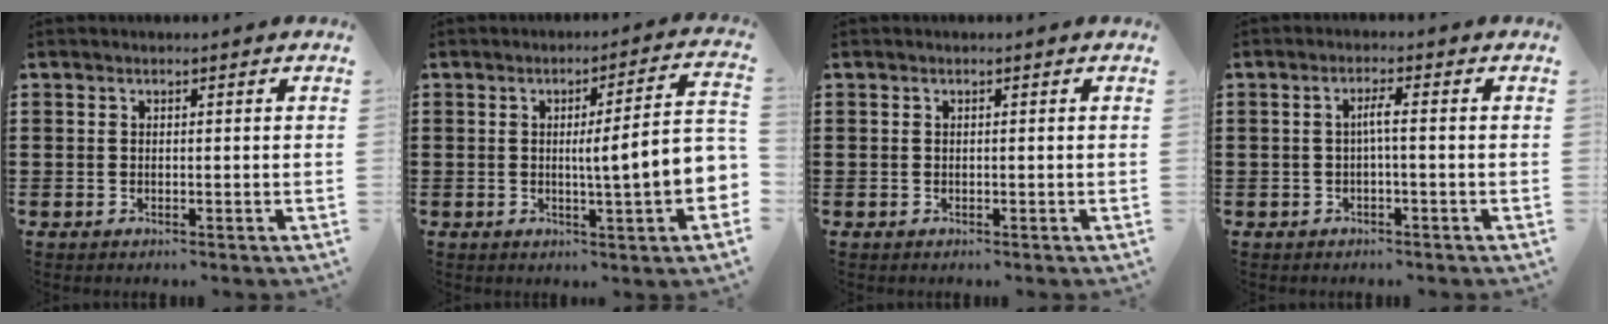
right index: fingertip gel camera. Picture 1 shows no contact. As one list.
[{"total": 7.4, "force": [-0.3, 0.2, 7.4], "torque": [-0.115, -0.020, -0.014]}, {"total": 0.0}, {"total": 2.2, "force": [-0.5, -0.1, 2.1], "torque": [-0.041, -0.001, -0.012]}]